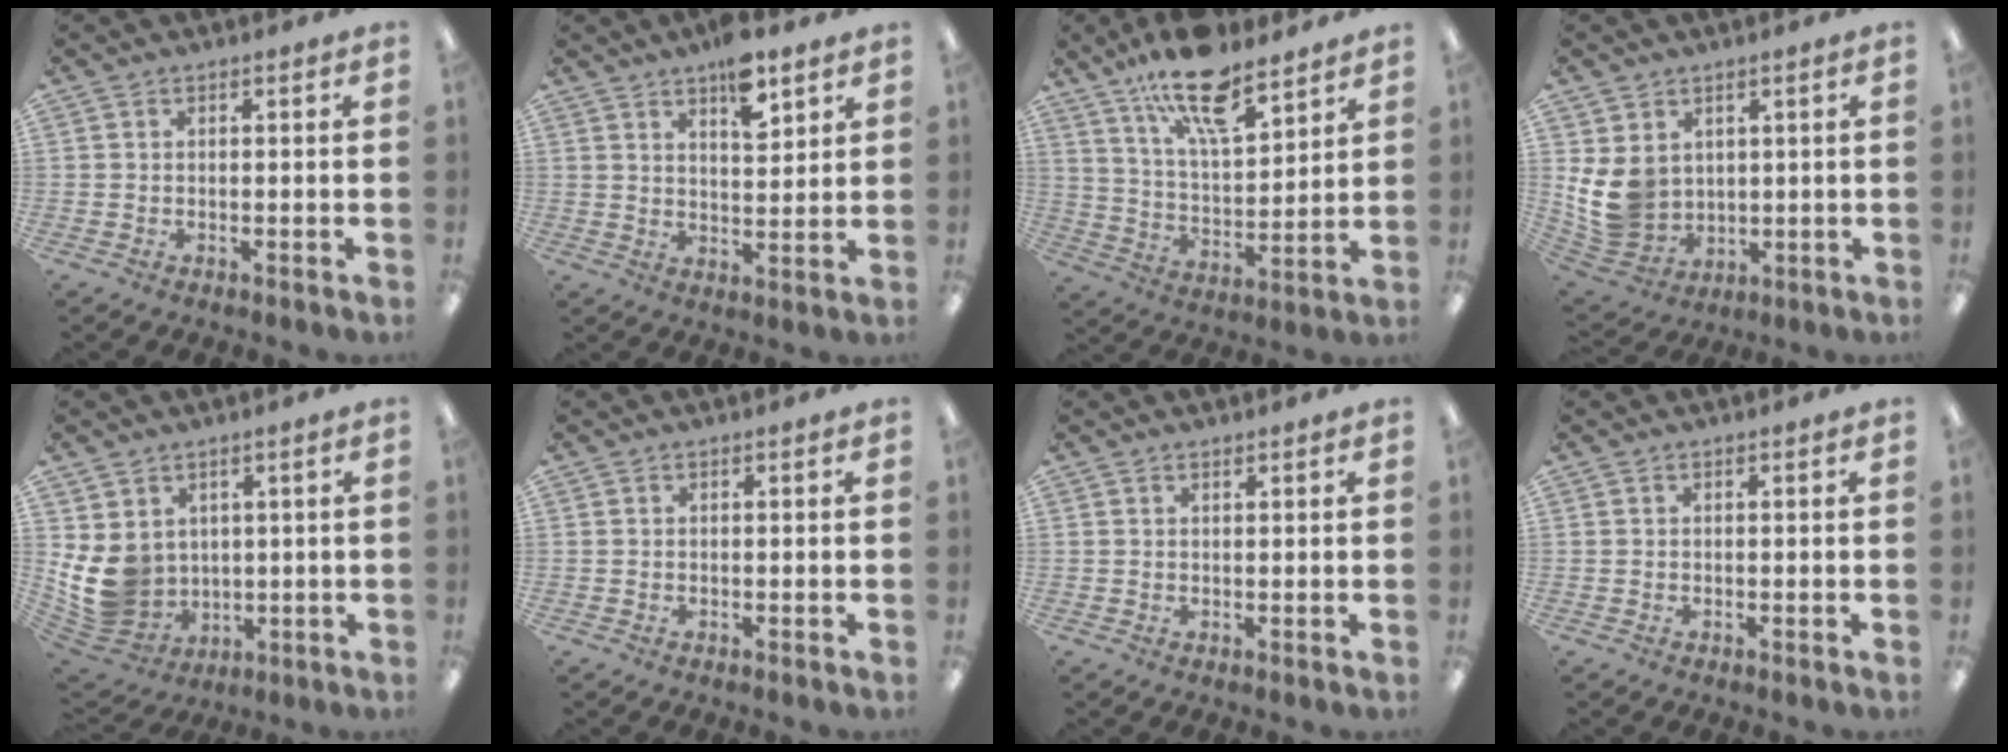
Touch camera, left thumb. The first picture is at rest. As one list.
[{"total": 9.3, "force": [6.8, 3.4, 5.5], "torque": [-0.076, -0.039, 0.113]}, {"total": 17.1, "force": [12.3, 6.0, 10.2], "torque": [-0.178, -0.062, 0.211]}, {"total": 10.5, "force": [2.2, 8.9, 5.1], "torque": [-0.130, -0.018, 0.049]}, {"total": 10.8, "force": [1.8, 9.5, 5.0], "torque": [-0.136, -0.023, 0.043]}, {"total": 0.0}, {"total": 0.8, "force": [0.8, 0.1, 0.1], "torque": [-0.003, -0.001, 0.015]}, {"total": 0.0}]